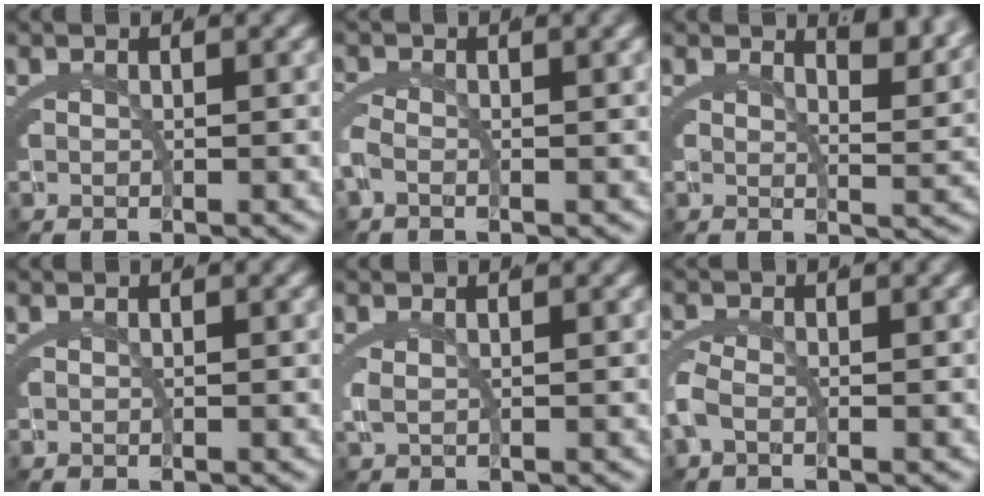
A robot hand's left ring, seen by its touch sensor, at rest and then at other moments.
{"total": 1.5, "force": [-0.3, 0.2, 1.5], "torque": [-0.038, -0.003, -0.002]}
{"total": 3.8, "force": [3.2, 0.2, 2.2], "torque": [-0.023, -0.007, 0.048]}
{"total": 0.0}
{"total": 1.1, "force": [0.4, 0.0, 1.0], "torque": [-0.033, -0.008, 0.016]}
{"total": 1.9, "force": [-0.5, 0.6, 1.7], "torque": [-0.051, -0.006, -0.006]}